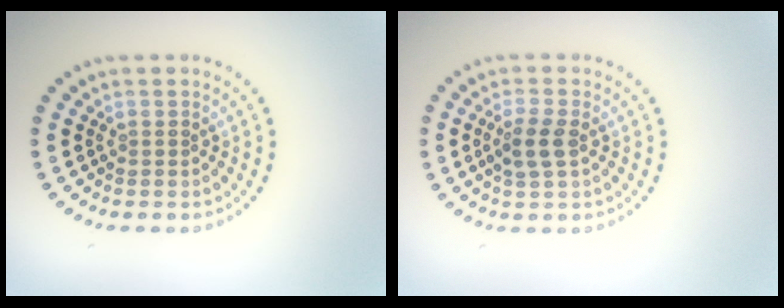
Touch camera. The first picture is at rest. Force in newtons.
{"total": 2.4, "press": 2.3, "slide": 0.5}